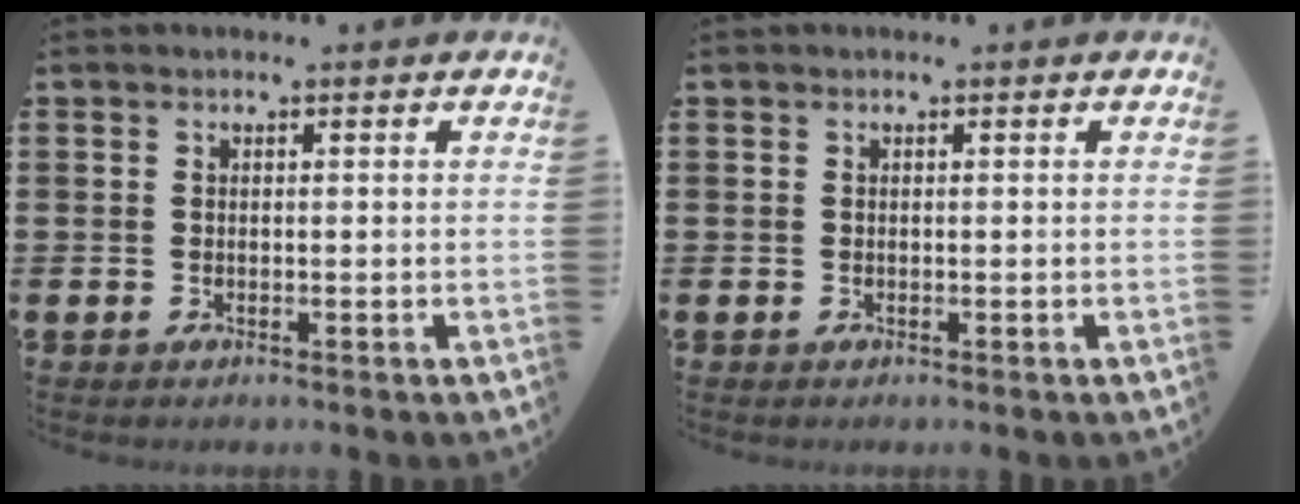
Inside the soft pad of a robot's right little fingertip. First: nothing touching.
{"total": 0.0}